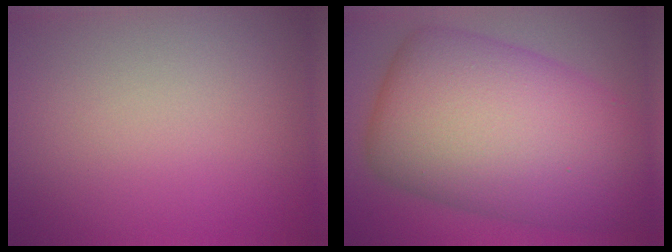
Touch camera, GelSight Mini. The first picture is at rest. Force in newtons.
{"total": 15.1, "press": 15.1, "slide": 0.1}